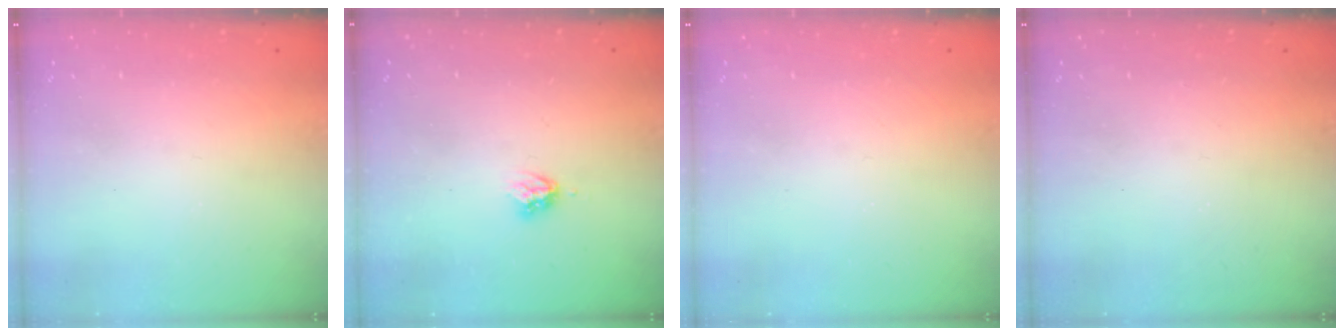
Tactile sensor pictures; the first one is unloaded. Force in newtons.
{"total": 3.3, "press": 3.3, "slide": 0.4}
{"total": 0.0}
{"total": 0.0}